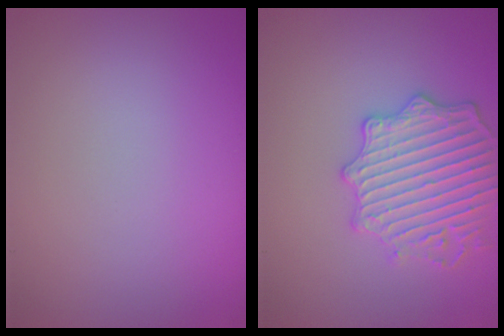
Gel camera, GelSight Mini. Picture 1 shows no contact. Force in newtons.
{"total": 4.2, "press": 4.1, "slide": 1.0}